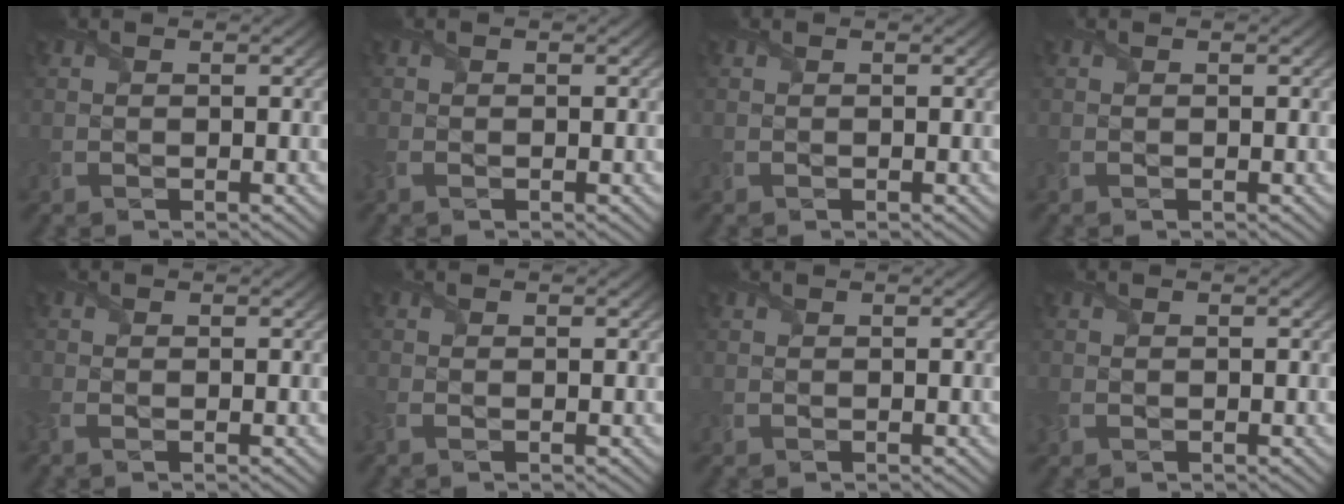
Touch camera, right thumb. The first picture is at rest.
{"total": 1.2, "force": [-0.6, 0.6, 0.8], "torque": [-0.027, -0.005, -0.016]}
{"total": 0.0}
{"total": 0.0}
{"total": 1.5, "force": [-0.8, 0.6, 1.1], "torque": [-0.036, -0.008, -0.023]}
{"total": 1.2, "force": [-0.6, 0.4, 0.9], "torque": [-0.030, -0.005, -0.018]}
{"total": 0.0}
{"total": 1.2, "force": [-0.4, 0.8, 0.7], "torque": [-0.022, -0.006, -0.007]}